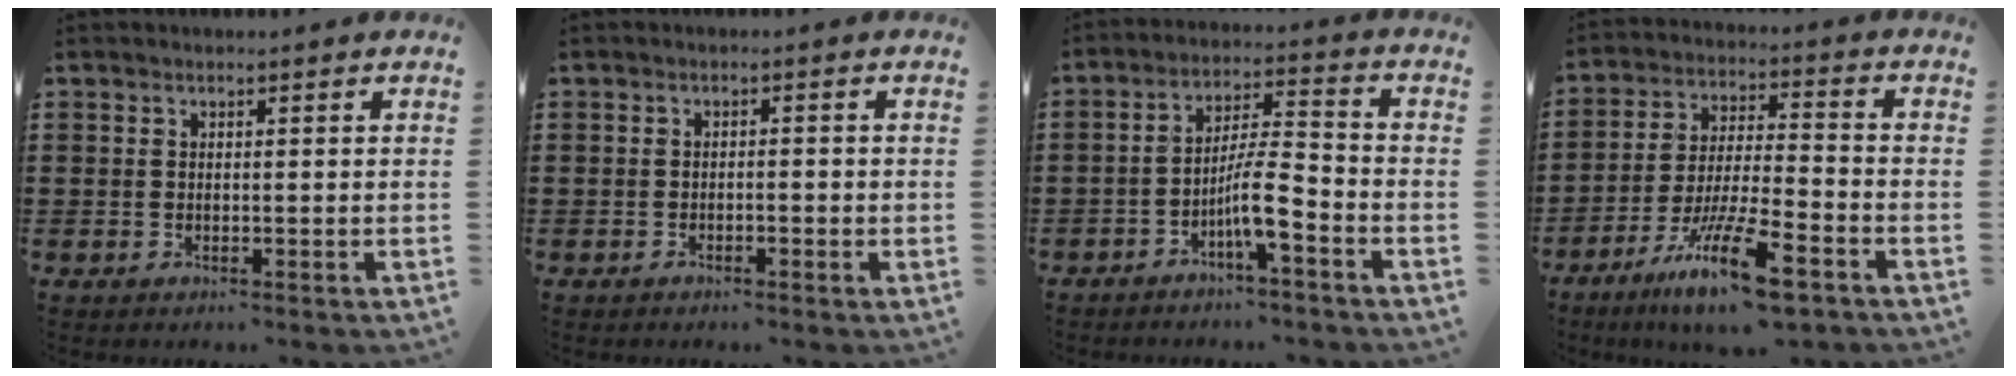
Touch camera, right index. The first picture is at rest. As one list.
[{"total": 1.0, "force": [-0.8, 0.1, 0.5], "torque": [-0.012, -0.002, -0.015]}, {"total": 7.4, "force": [-3.7, 1.2, 6.3], "torque": [-0.121, 0.003, -0.072]}, {"total": 15.0, "force": [-10.0, 2.7, 10.9], "torque": [-0.205, 0.023, -0.179]}]